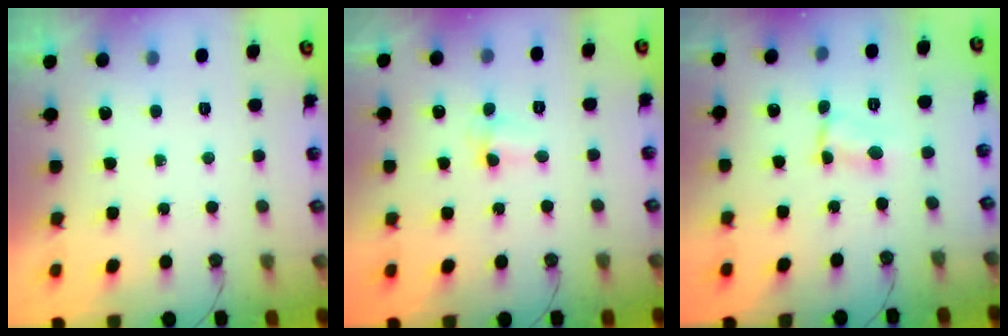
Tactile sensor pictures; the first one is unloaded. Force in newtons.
{"total": 2.5, "press": 2.4, "slide": 0.5}
{"total": 1.0, "press": 1.0, "slide": 0.2}